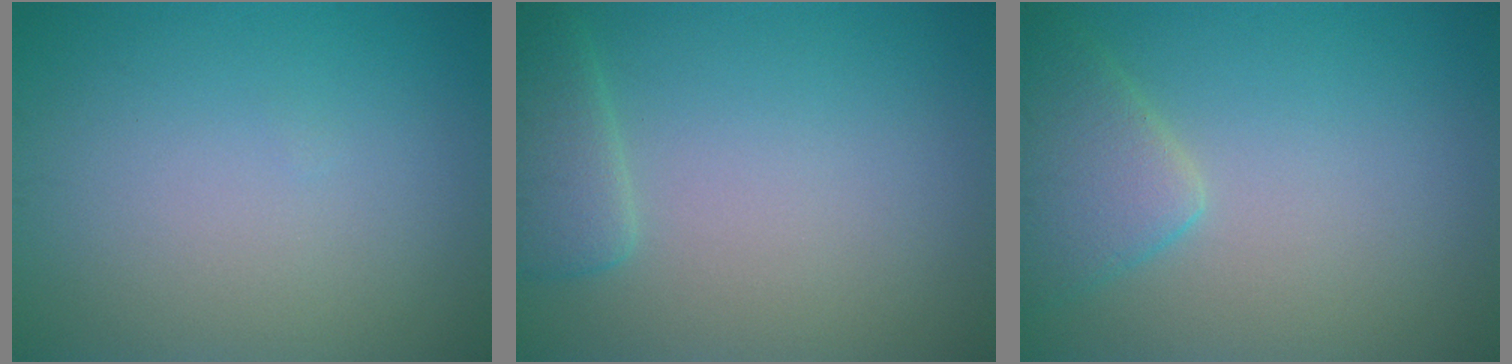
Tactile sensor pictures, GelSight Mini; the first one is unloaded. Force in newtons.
{"total": 2.6, "press": 2.6, "slide": 0.2}
{"total": 3.8, "press": 3.8, "slide": 0.3}